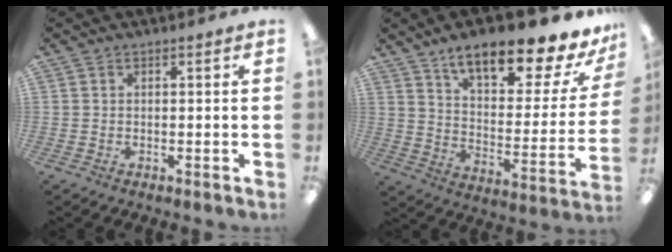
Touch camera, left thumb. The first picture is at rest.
{"total": 17.9, "force": [13.8, 5.6, 9.8], "torque": [-0.148, -0.097, 0.233]}